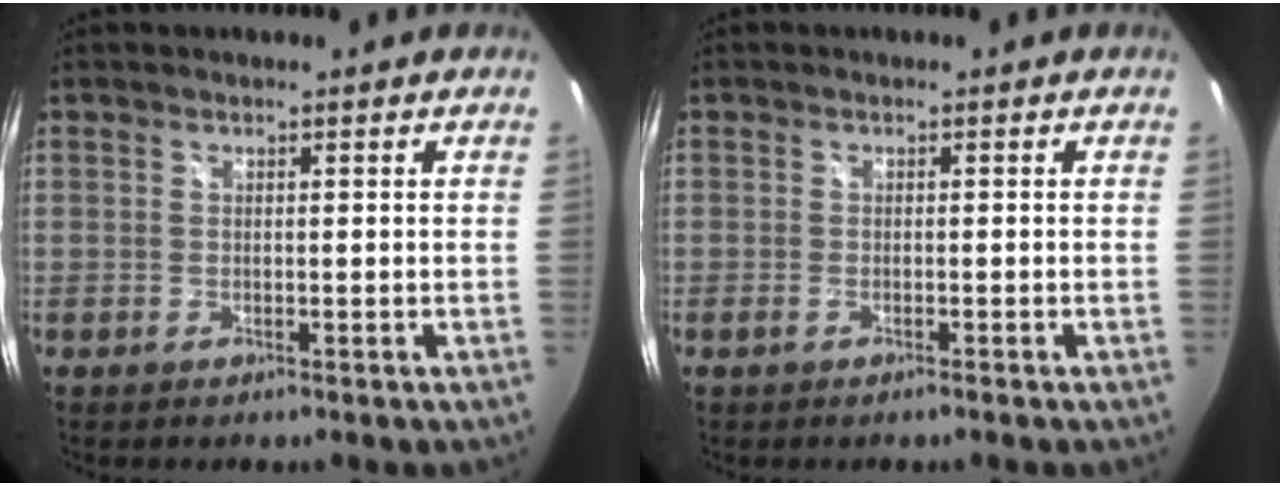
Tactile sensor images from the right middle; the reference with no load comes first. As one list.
[{"total": 1.0, "force": [-0.9, 0.2, 0.5], "torque": [-0.012, -0.001, -0.017]}]